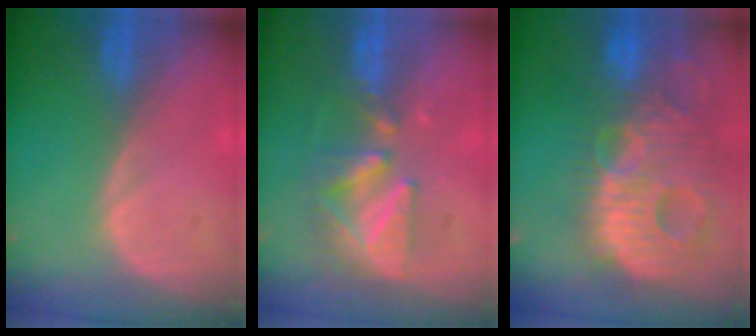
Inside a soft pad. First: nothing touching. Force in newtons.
{"total": 8.9, "press": 7.8, "slide": 4.3}
{"total": 14.3, "press": 12.3, "slide": 7.2}